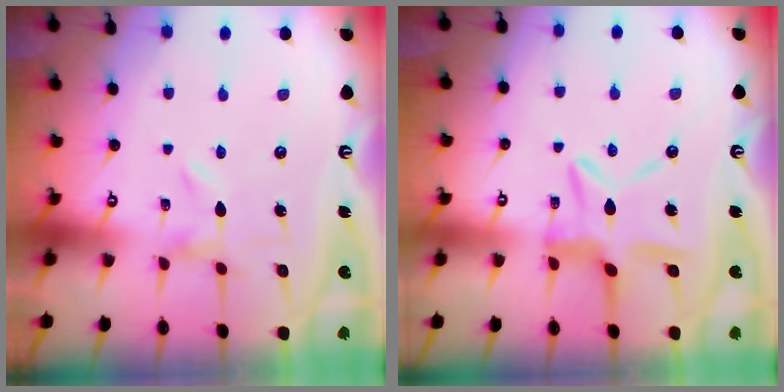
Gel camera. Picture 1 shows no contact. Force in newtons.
{"total": 9.9, "press": 9.9, "slide": 0.9}